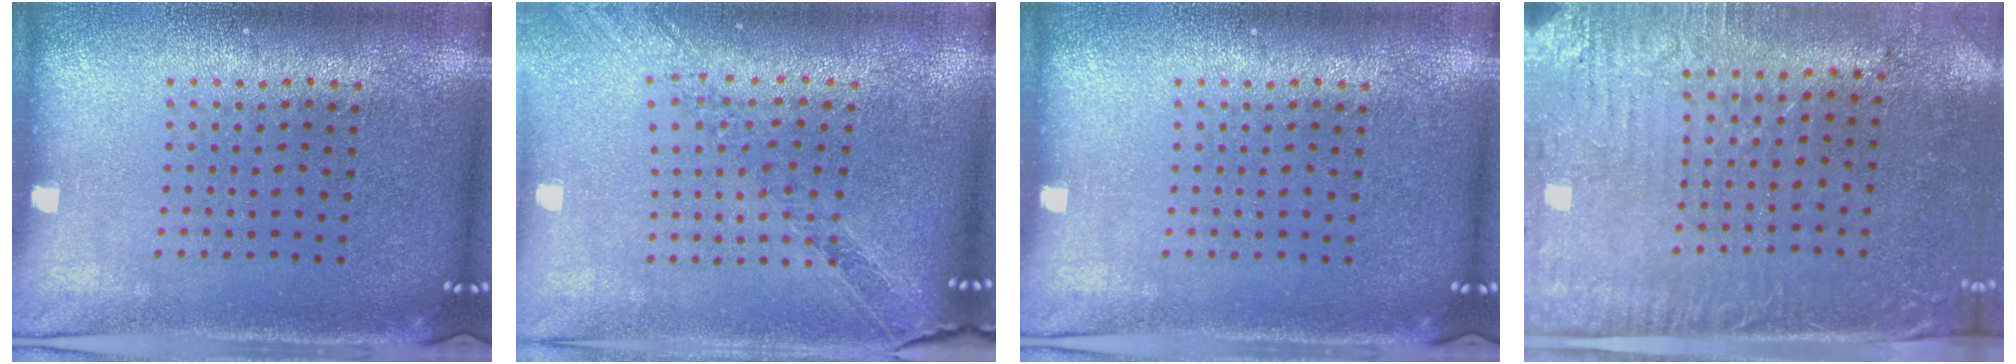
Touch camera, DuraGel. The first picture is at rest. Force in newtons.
{"total": 1.1, "press": 1.1, "slide": 0.1}
{"total": 0.0}
{"total": 3.1, "press": 2.5, "slide": 1.8}